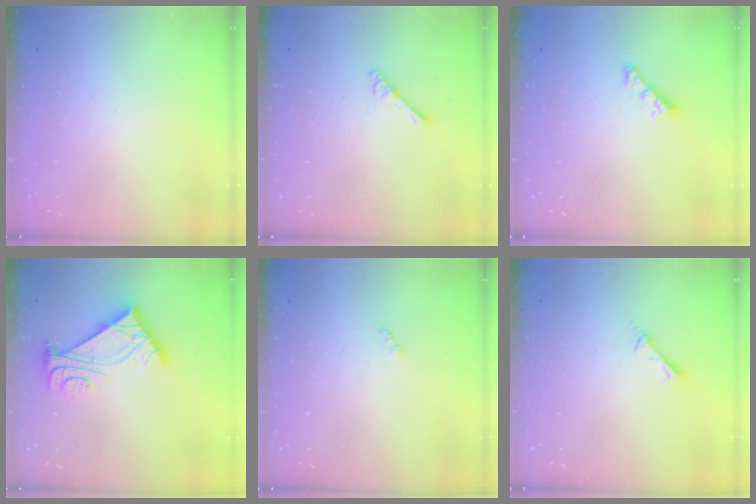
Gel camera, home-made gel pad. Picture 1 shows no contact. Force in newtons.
{"total": 2.6, "press": 2.6, "slide": 0.3}
{"total": 4.5, "press": 4.4, "slide": 0.7}
{"total": 8.1, "press": 8.0, "slide": 1.0}
{"total": 2.8, "press": 2.8, "slide": 0.4}
{"total": 2.4, "press": 2.4, "slide": 0.2}